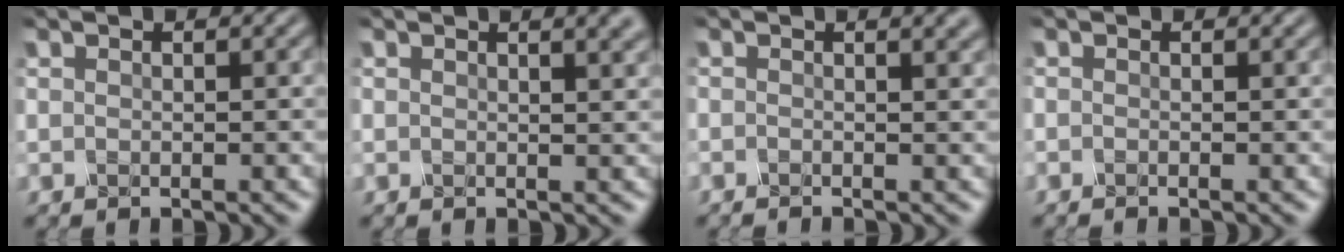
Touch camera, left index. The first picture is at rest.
{"total": 5.3, "force": [2.9, 2.6, 3.6], "torque": [-0.004, 0.040, 0.001]}
{"total": 3.1, "force": [0.2, 1.6, 2.7], "torque": [0.004, 0.019, -0.018]}
{"total": 0.8, "force": [-0.8, 0.1, 0.1], "torque": [0.005, -0.012, -0.013]}